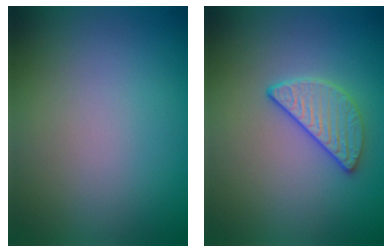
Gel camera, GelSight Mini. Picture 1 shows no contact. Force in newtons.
{"total": 2.9, "press": 2.6, "slide": 1.3}